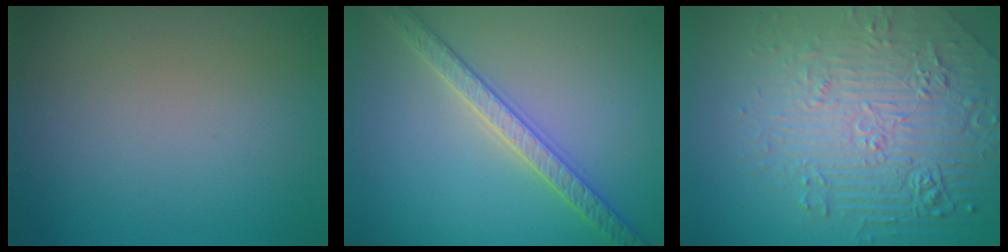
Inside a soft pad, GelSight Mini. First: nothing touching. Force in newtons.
{"total": 3.4, "press": 3.4, "slide": 0.6}
{"total": 9.0, "press": 6.1, "slide": 6.5}